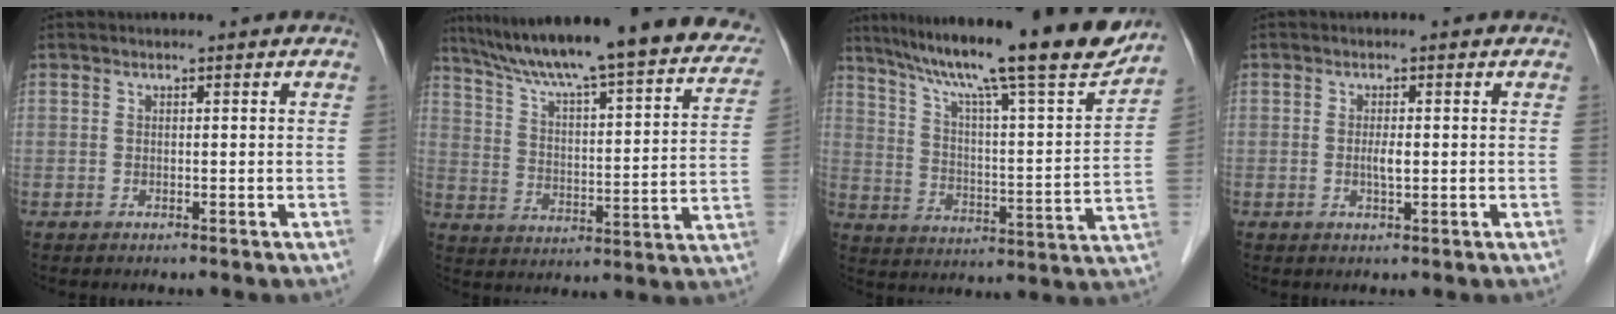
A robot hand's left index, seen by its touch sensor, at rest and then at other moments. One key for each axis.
{"total": 29.0, "fx": 24.8, "fy": 3.9, "fz": 14.6, "tx": -0.225, "ty": -0.029, "tz": 0.326}
{"total": 23.8, "fx": 19.5, "fy": 0.9, "fz": 13.5, "tx": -0.227, "ty": -0.020, "tz": 0.284}
{"total": 1.7, "fx": -0.2, "fy": 0.3, "fz": 1.7, "tx": -0.035, "ty": -0.002, "tz": -0.003}